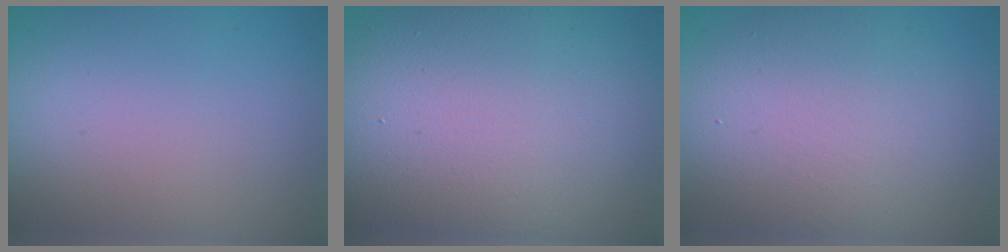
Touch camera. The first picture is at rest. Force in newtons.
{"total": 15.0, "press": 14.9, "slide": 1.3}
{"total": 8.3, "press": 8.3, "slide": 0.7}